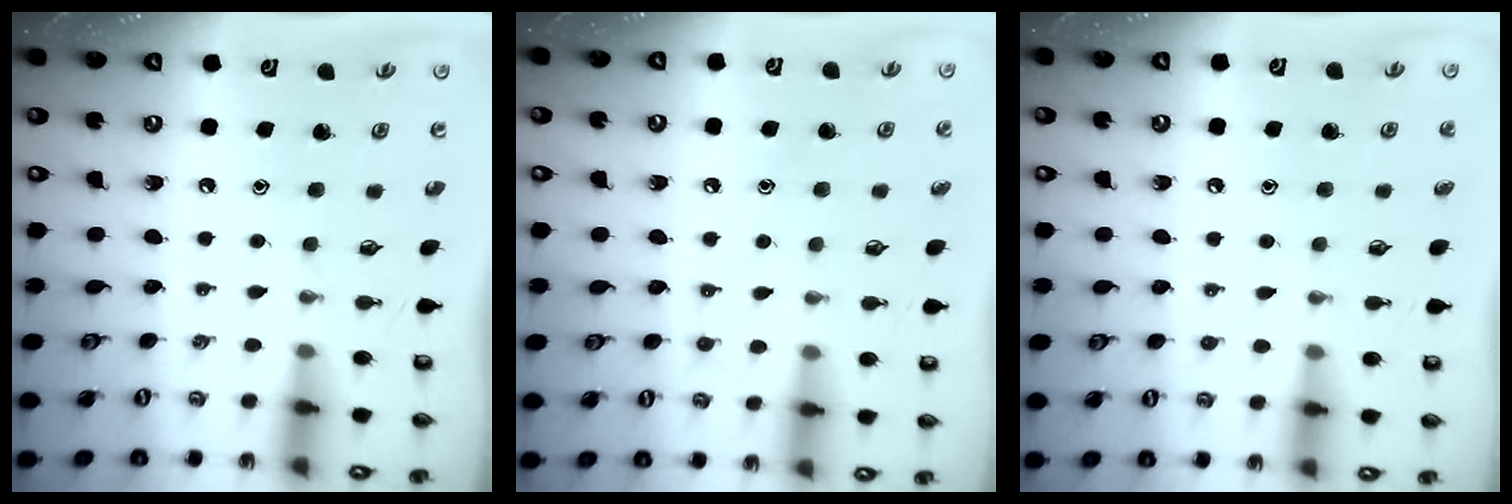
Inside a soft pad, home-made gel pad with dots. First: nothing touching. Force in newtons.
{"total": 6.4, "press": 6.4, "slide": 0.7}
{"total": 5.0, "press": 5.0, "slide": 0.6}